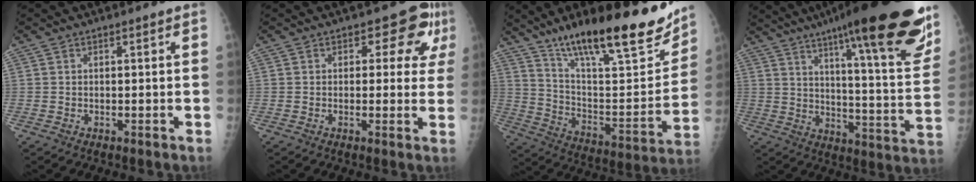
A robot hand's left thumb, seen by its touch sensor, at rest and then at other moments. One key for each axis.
{"total": 7.1, "fx": 2.7, "fy": 4.5, "fz": 4.7, "tx": -0.007, "ty": -0.002, "tz": 0.021}
{"total": 27.7, "fx": 19.0, "fy": 7.1, "fz": 18.9, "tx": -0.260, "ty": -0.070, "tz": 0.310}
{"total": 31.6, "fx": 21.3, "fy": 4.9, "fz": 22.8, "tx": -0.277, "ty": -0.083, "tz": 0.295}